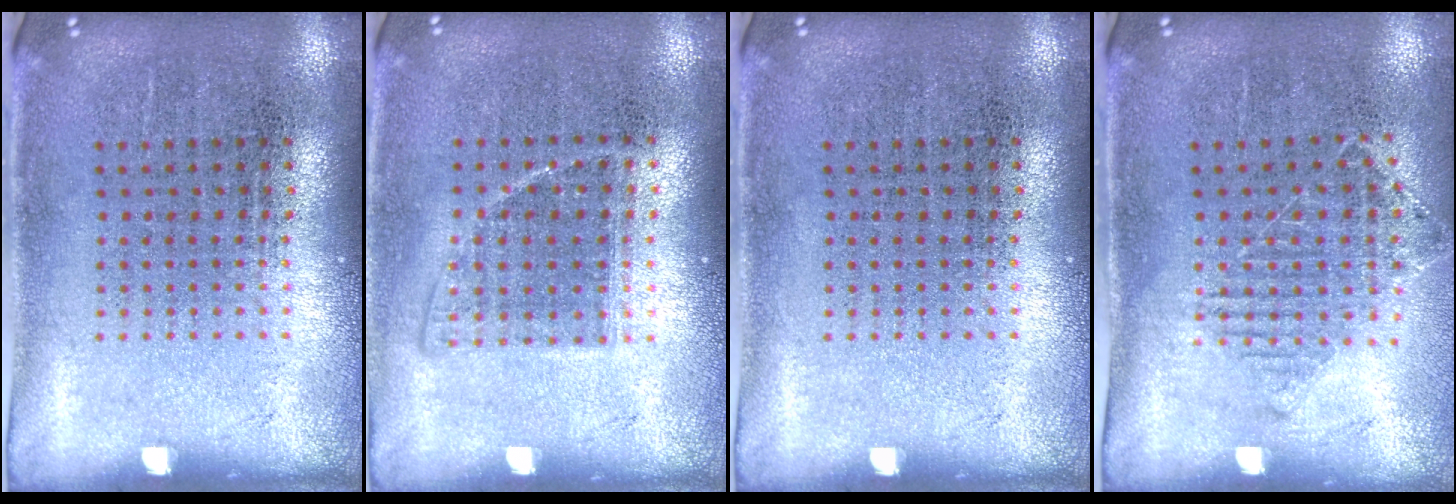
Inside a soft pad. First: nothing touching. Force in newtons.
{"total": 0.8, "press": 0.8, "slide": 0.3}
{"total": 0.0}
{"total": 1.1, "press": 1.0, "slide": 0.5}